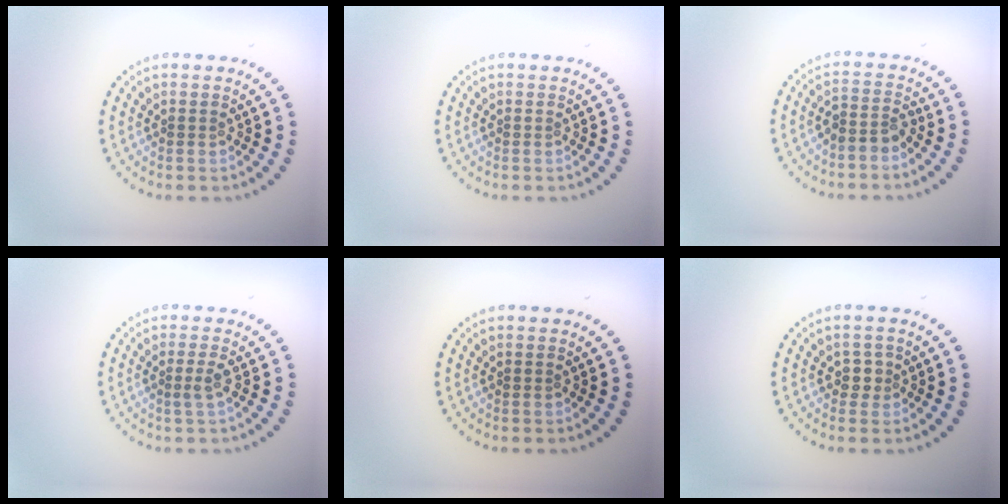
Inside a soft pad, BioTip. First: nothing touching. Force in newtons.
{"total": 0.0}
{"total": 2.0, "press": 1.6, "slide": 1.2}
{"total": 1.2, "press": 1.0, "slide": 0.7}
{"total": 0.0}
{"total": 1.4, "press": 1.1, "slide": 0.8}